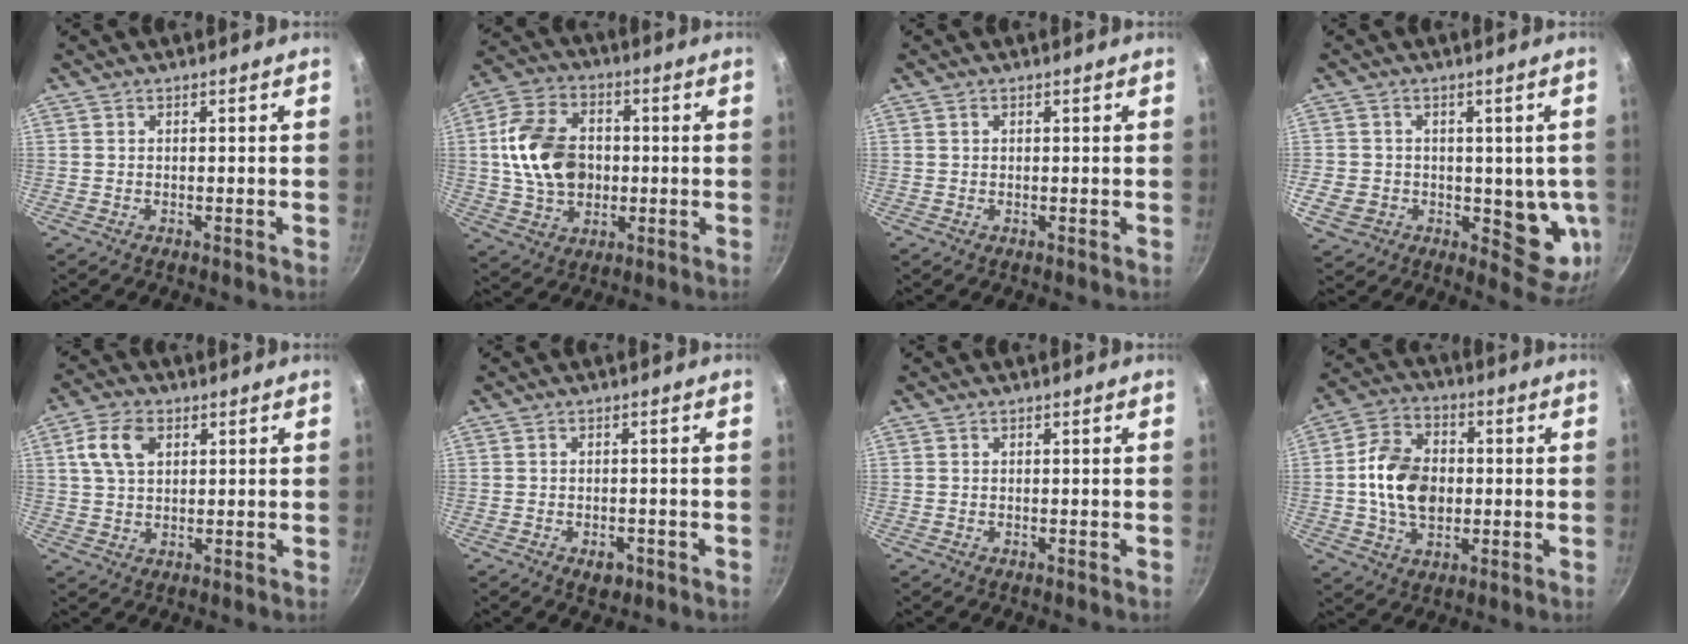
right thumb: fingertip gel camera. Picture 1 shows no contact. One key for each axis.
{"total": 15.6, "fx": 0.5, "fy": 11.4, "fz": 10.7, "tx": -0.178, "ty": 0.015, "tz": 0.005}
{"total": 0.6, "fx": 0.2, "fy": 0.4, "fz": 0.3, "tx": -0.004, "ty": 0.003, "tz": 0.004}
{"total": 13.4, "fx": -1.0, "fy": 9.6, "fz": 9.2, "tx": -0.107, "ty": -0.028, "tz": -0.008}
{"total": 7.2, "fx": 2.5, "fy": 4.7, "fz": 4.9, "tx": -0.084, "ty": 0.006, "tz": 0.043}
{"total": 2.9, "fx": -1.4, "fy": 1.8, "fz": 1.8, "tx": -0.023, "ty": 0.011, "tz": -0.013}
{"total": 0.0}
{"total": 13.5, "fx": -0.2, "fy": 9.5, "fz": 9.5, "tx": -0.146, "ty": 0.014, "tz": -0.012}